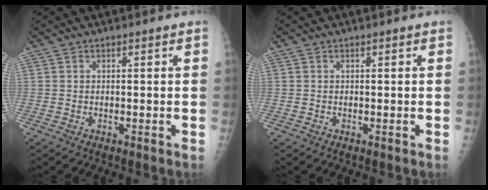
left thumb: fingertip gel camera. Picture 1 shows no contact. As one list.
[{"total": 0.0}]